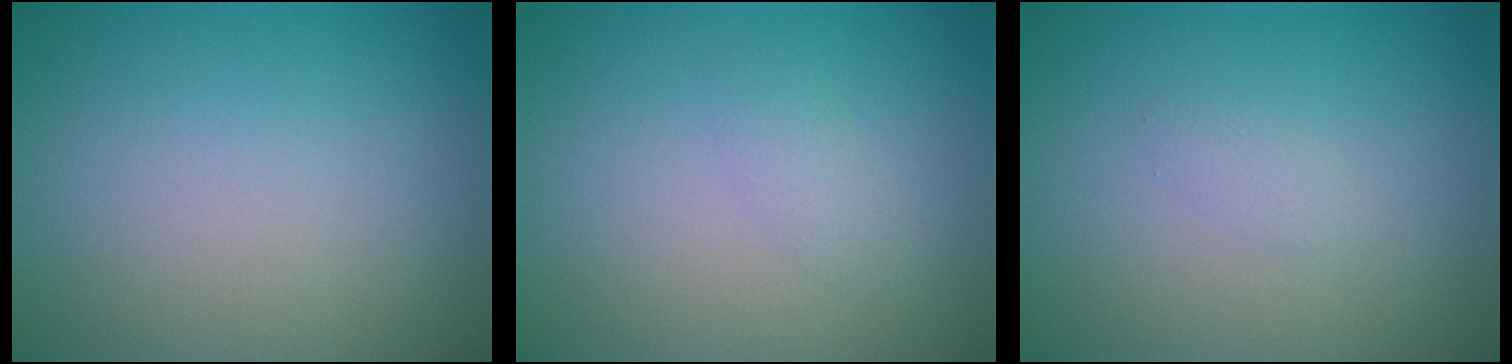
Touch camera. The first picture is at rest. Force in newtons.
{"total": 1.1, "press": 1.1, "slide": 0.0}
{"total": 0.8, "press": 0.8, "slide": 0.1}